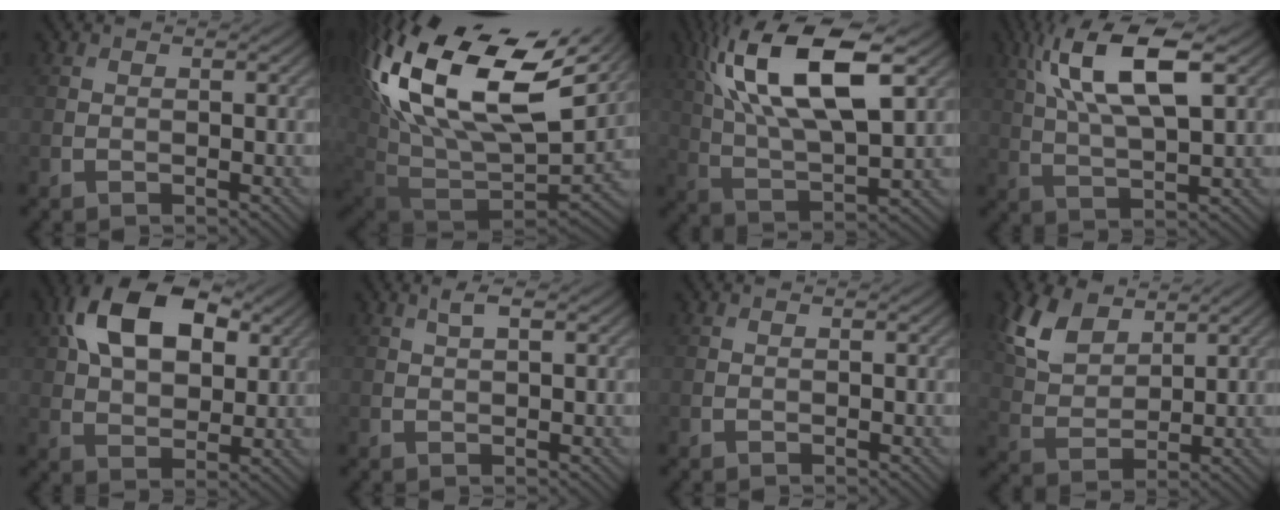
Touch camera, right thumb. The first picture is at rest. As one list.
[{"total": 21.9, "force": [8.6, 12.4, 15.9], "torque": [-0.352, -0.006, 0.177]}, {"total": 17.2, "force": [7.0, 6.8, 14.2], "torque": [-0.298, 0.023, 0.122]}, {"total": 12.6, "force": [4.9, 4.4, 10.7], "torque": [-0.215, 0.011, 0.088]}, {"total": 13.9, "force": [5.3, 8.2, 9.9], "torque": [-0.197, 0.021, 0.089]}, {"total": 1.8, "force": [0.9, 0.4, 1.5], "torque": [-0.035, 0.005, 0.018]}, {"total": 0.0}, {"total": 7.7, "force": [4.6, 4.2, 4.5], "torque": [-0.119, 0.003, 0.096]}]